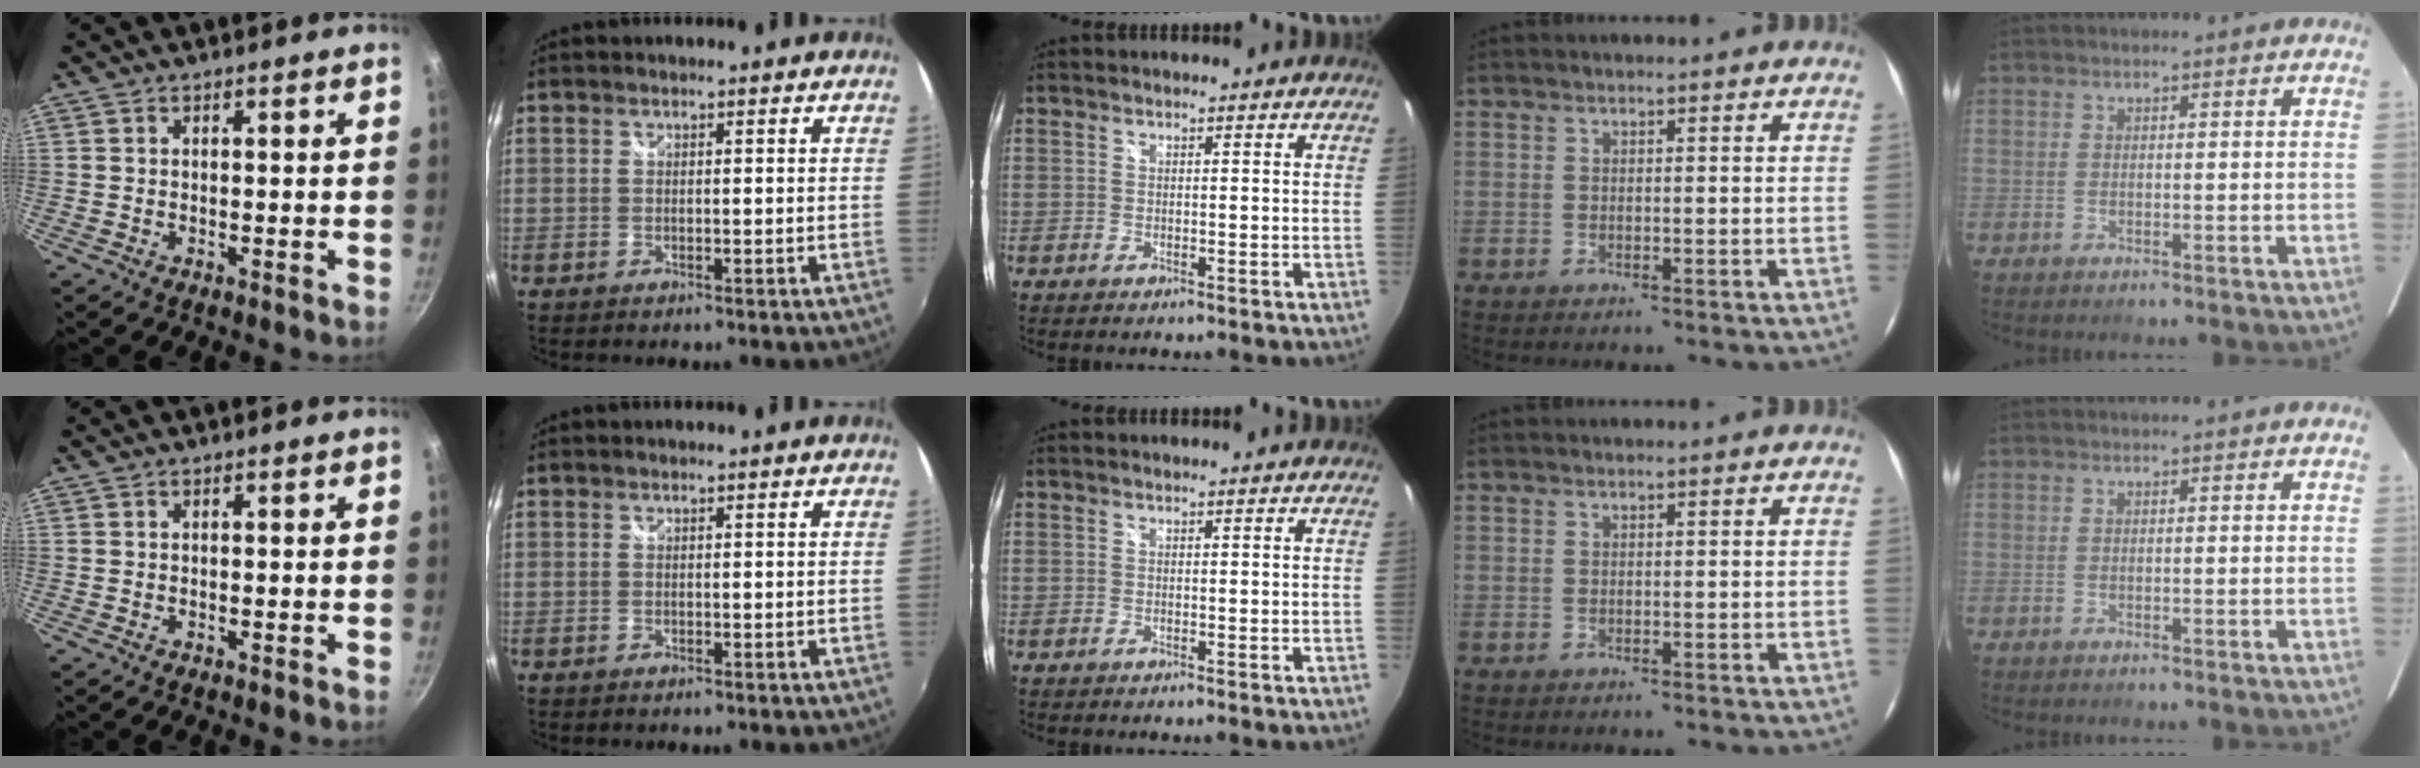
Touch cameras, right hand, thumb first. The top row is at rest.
{}